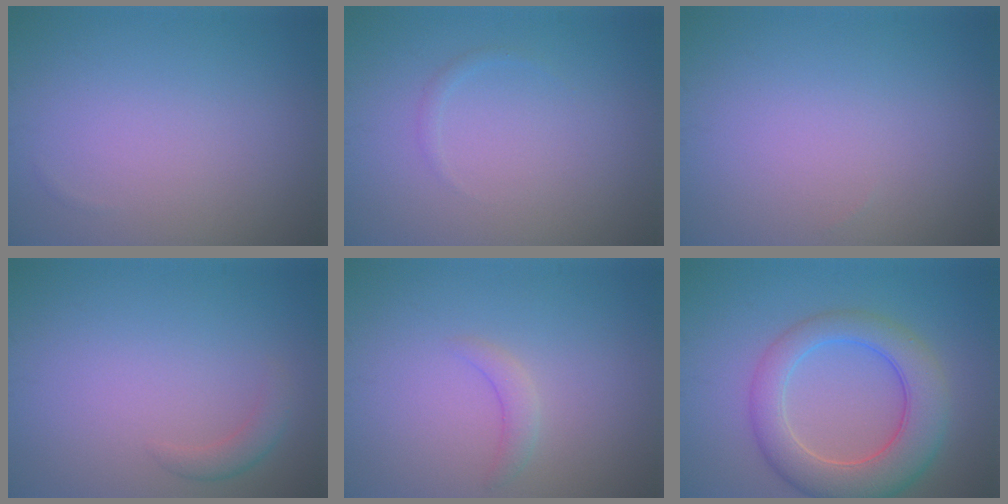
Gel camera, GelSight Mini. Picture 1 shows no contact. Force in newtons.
{"total": 0.6, "press": 0.6, "slide": 0.1}
{"total": 0.0}
{"total": 1.4, "press": 1.4, "slide": 0.1}
{"total": 1.3, "press": 1.3, "slide": 0.2}
{"total": 7.0, "press": 7.0, "slide": 0.3}